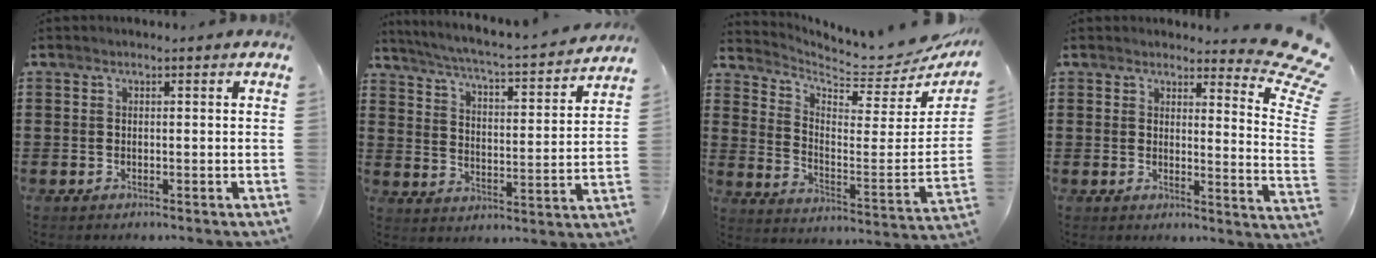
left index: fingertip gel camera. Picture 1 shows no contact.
{"total": 3.9, "force": [3.6, -0.3, 1.5], "torque": [-0.050, -0.037, 0.050]}
{"total": 5.5, "force": [5.2, 0.8, 1.5], "torque": [-0.052, -0.050, 0.085]}
{"total": 6.5, "force": [5.2, 0.8, 3.7], "torque": [-0.052, -0.042, 0.085]}